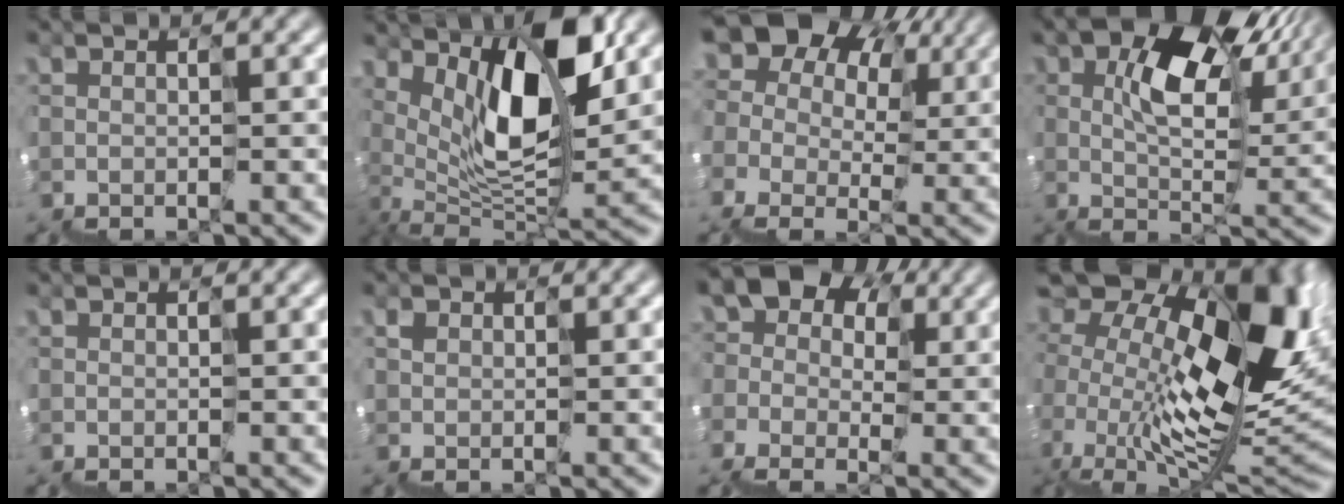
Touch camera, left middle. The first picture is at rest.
{"total": 8.1, "force": [3.9, 2.8, 6.5], "torque": [-0.121, 0.008, 0.073]}
{"total": 11.5, "force": [4.3, 8.5, 6.6], "torque": [-0.127, 0.038, 0.072]}
{"total": 7.6, "force": [4.0, 3.4, 5.6], "torque": [-0.096, 0.019, 0.061]}
{"total": 0.0}
{"total": 0.7, "force": [0.3, 0.6, -0.2], "torque": [-0.015, 0.007, 0.000]}
{"total": 7.0, "force": [2.0, 5.8, 3.5], "torque": [-0.043, 0.035, 0.016]}
{"total": 14.6, "force": [3.5, 8.6, 11.3], "torque": [-0.210, 0.009, 0.060]}